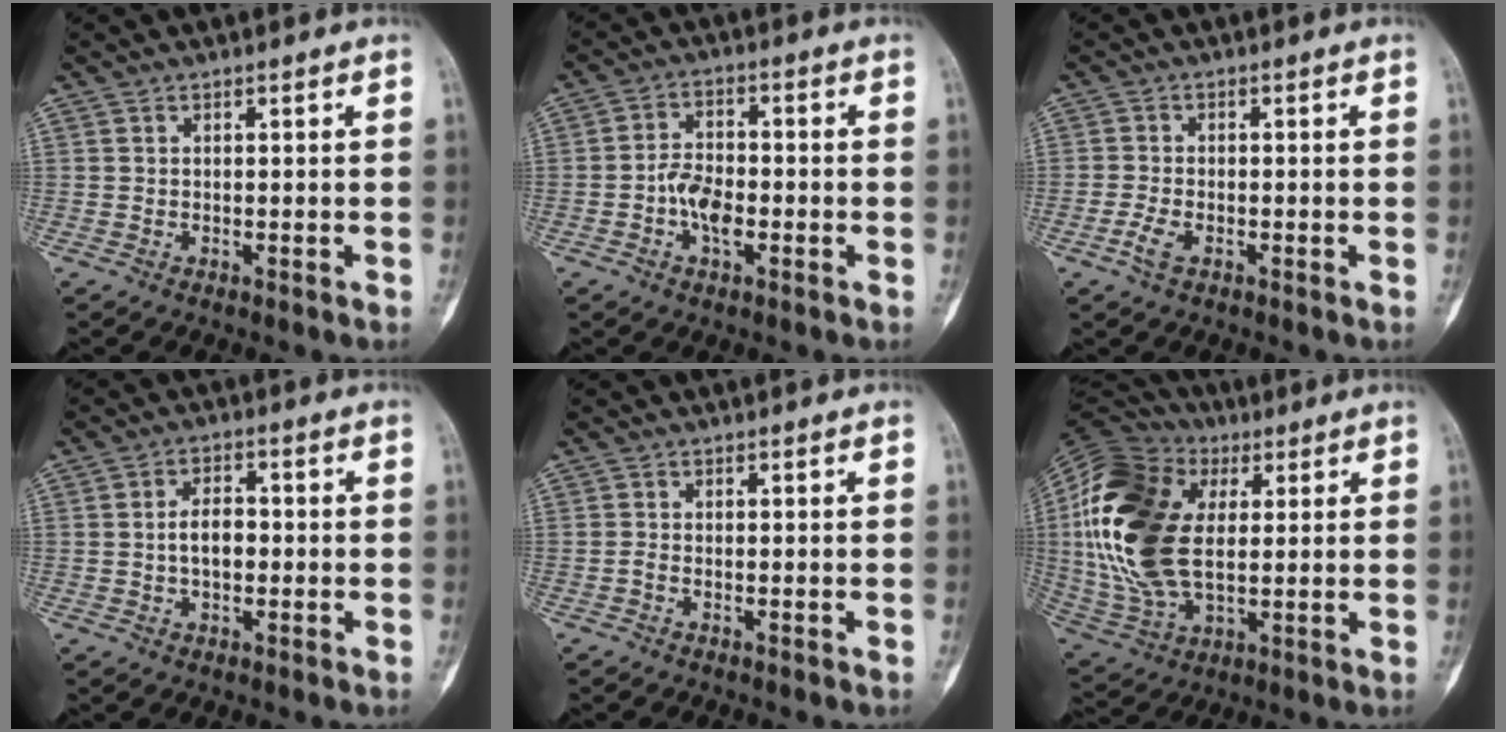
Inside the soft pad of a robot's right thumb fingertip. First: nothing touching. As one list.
[{"total": 6.3, "force": [-1.8, 3.5, 4.9], "torque": [-0.080, 0.018, -0.039]}, {"total": 3.1, "force": [-1.5, 1.6, 2.2], "torque": [-0.051, 0.005, -0.032]}, {"total": 4.9, "force": [-0.5, 3.0, 3.8], "torque": [-0.054, 0.015, -0.013]}, {"total": 0.7, "force": [-0.4, 0.1, 0.5], "torque": [-0.015, -0.001, -0.011]}, {"total": 24.6, "force": [4.2, 14.8, 19.2], "torque": [-0.398, -0.004, 0.073]}]